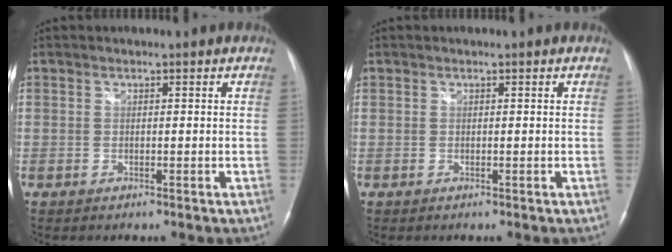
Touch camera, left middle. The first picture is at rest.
{"total": 0.0}